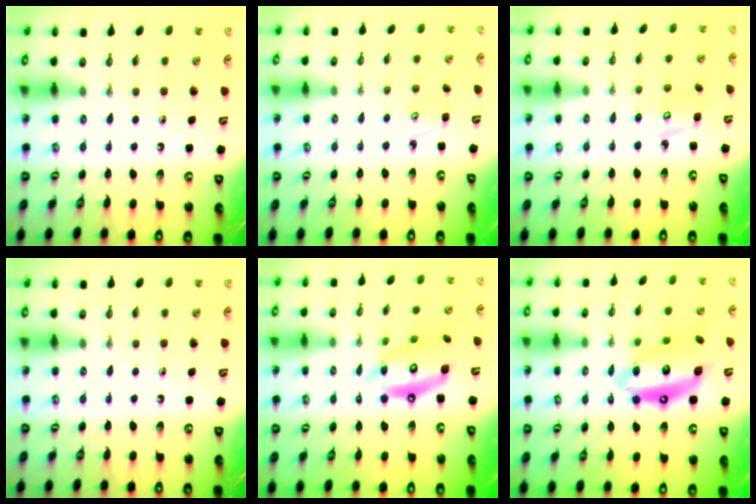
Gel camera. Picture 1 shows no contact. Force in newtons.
{"total": 3.0, "press": 3.0, "slide": 0.4}
{"total": 3.5, "press": 3.5, "slide": 0.2}
{"total": 0.0}
{"total": 14.9, "press": 14.8, "slide": 1.4}
{"total": 15.9, "press": 15.8, "slide": 1.6}